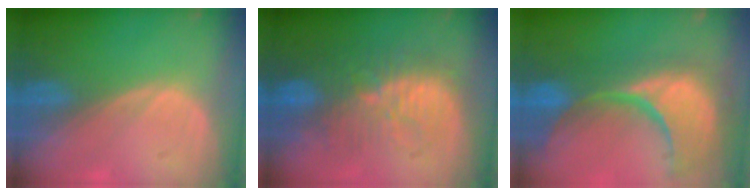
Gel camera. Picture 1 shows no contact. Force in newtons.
{"total": 10.7, "press": 9.9, "slide": 4.2}
{"total": 15.1, "press": 12.0, "slide": 9.1}